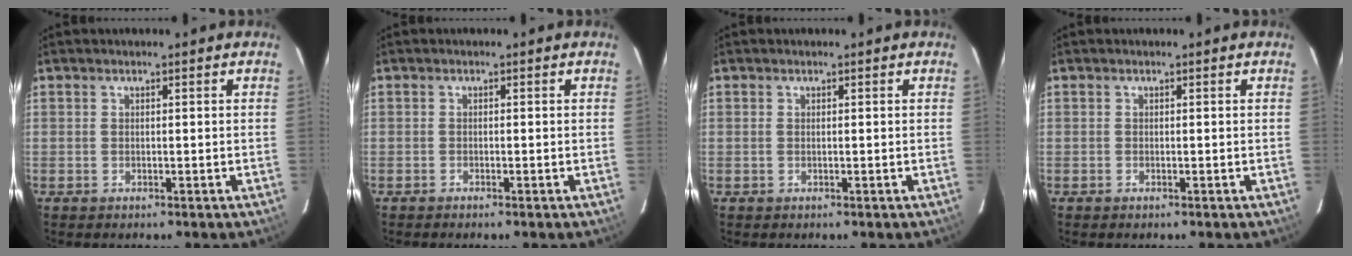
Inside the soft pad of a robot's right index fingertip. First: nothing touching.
{"total": 0.6, "force": [-0.5, 0.0, 0.3], "torque": [-0.004, 0.000, -0.010]}
{"total": 0.0}
{"total": 0.0}